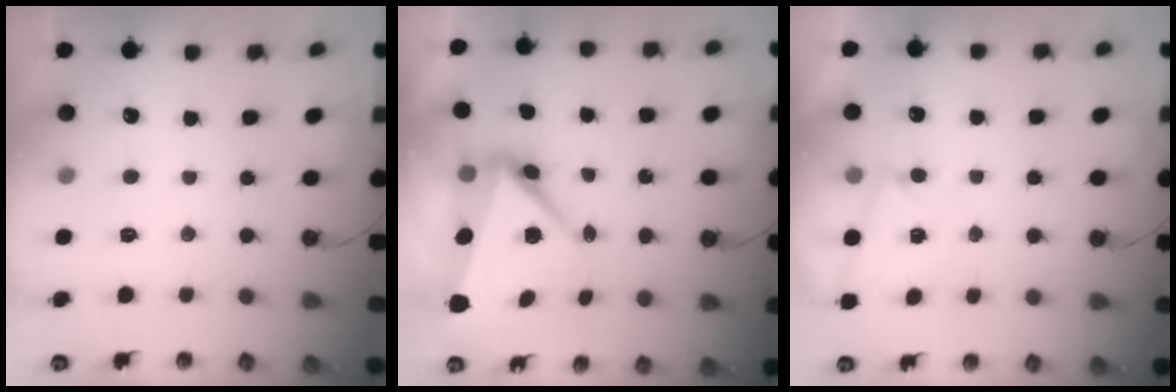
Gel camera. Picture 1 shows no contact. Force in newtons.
{"total": 8.5, "press": 8.3, "slide": 1.8}
{"total": 2.8, "press": 1.5, "slide": 2.3}